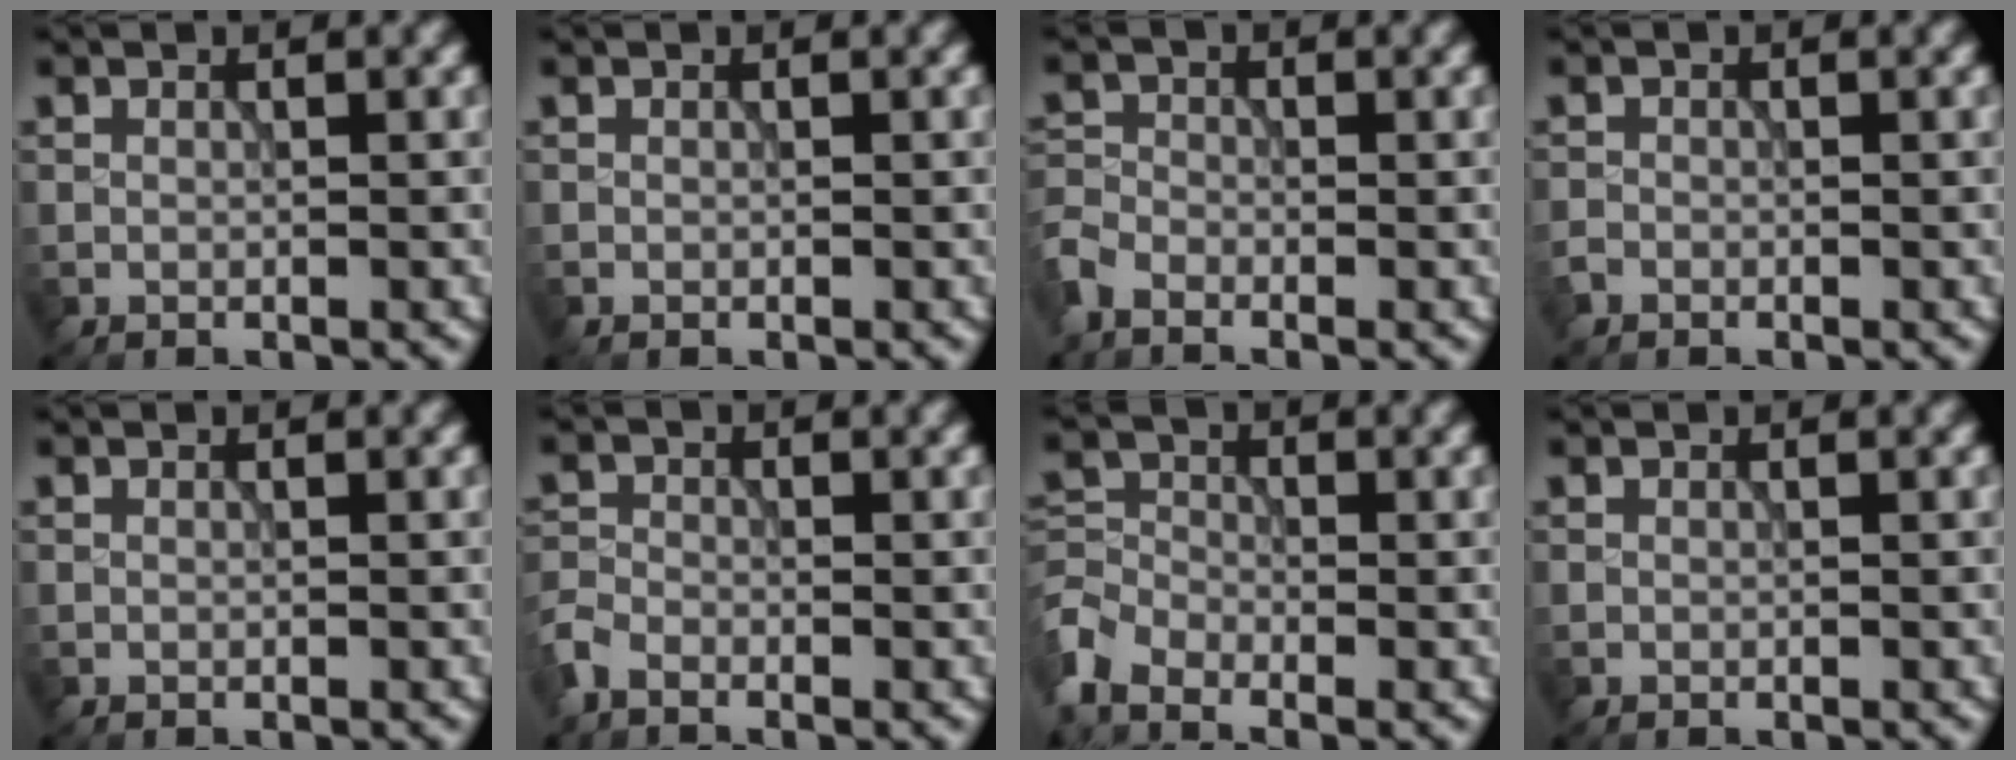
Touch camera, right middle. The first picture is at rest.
{"total": 0.0}
{"total": 2.6, "force": [-2.0, 1.2, 1.1], "torque": [-0.025, -0.005, -0.059]}
{"total": 0.8, "force": [-0.6, 0.5, 0.1], "torque": [0.000, -0.002, -0.016]}
{"total": 0.0}
{"total": 2.1, "force": [-1.7, 0.9, 0.9], "torque": [-0.021, -0.002, -0.048]}
{"total": 3.7, "force": [-2.5, 2.0, 1.8], "torque": [-0.038, -0.005, -0.057]}
{"total": 0.0}